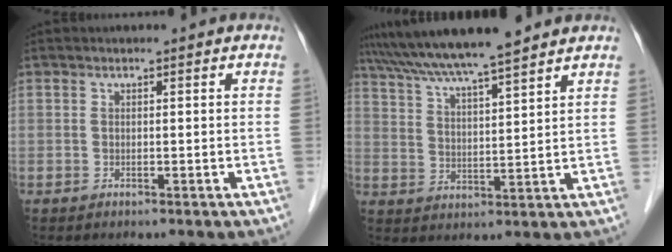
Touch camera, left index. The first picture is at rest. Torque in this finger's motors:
{"motor_torque": [0.68, -0.80, 0.99, 0.21]}